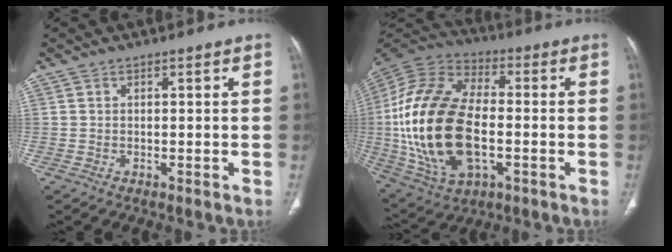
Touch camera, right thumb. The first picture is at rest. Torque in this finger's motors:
{"motor_torque": [-0.06, 2.11, 2.67, -0.11, 0.73]}